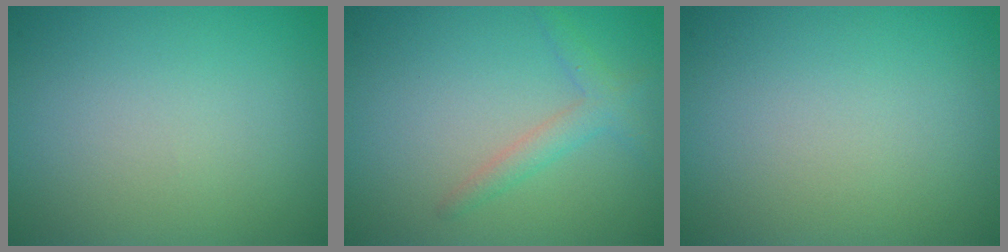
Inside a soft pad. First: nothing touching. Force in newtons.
{"total": 2.0, "press": 2.0, "slide": 0.1}
{"total": 0.0}